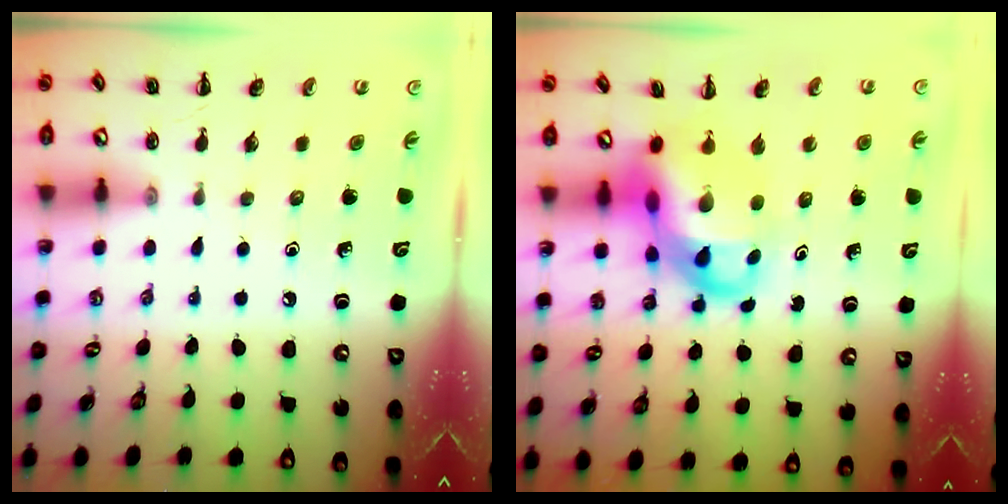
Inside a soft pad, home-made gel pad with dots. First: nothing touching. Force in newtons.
{"total": 10.7, "press": 10.3, "slide": 2.8}